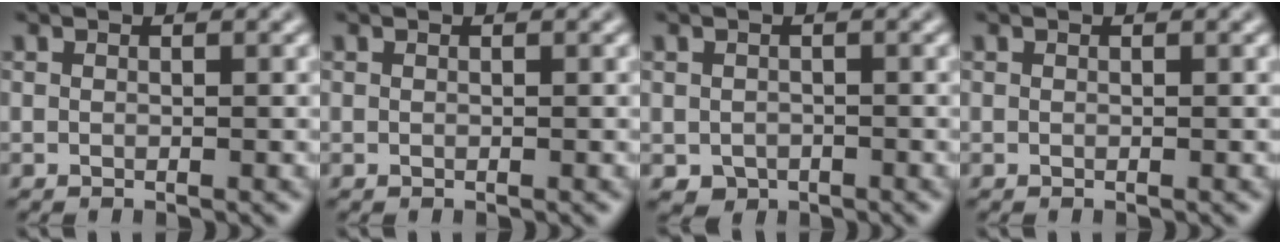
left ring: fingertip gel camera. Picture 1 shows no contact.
{"total": 0.0}
{"total": 1.4, "force": [-0.6, 1.2, 0.5], "torque": [-0.008, -0.007, -0.010]}
{"total": 0.0}